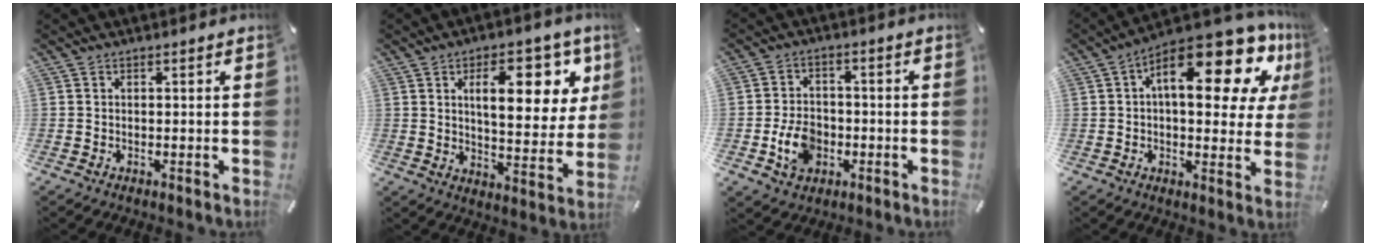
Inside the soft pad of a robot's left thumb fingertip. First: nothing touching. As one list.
[{"total": 17.2, "force": [6.9, 7.9, 13.7], "torque": [-0.192, -0.014, 0.108]}, {"total": 8.1, "force": [-2.3, 6.3, 4.5], "torque": [-0.093, 0.010, -0.041]}, {"total": 20.5, "force": [9.2, 8.2, 16.4], "torque": [-0.242, -0.064, 0.148]}]